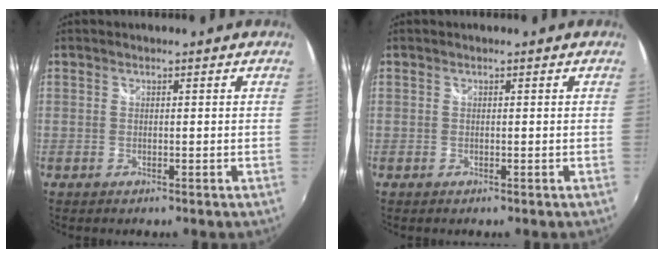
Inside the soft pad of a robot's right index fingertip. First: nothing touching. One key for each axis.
{"total": 0.0}